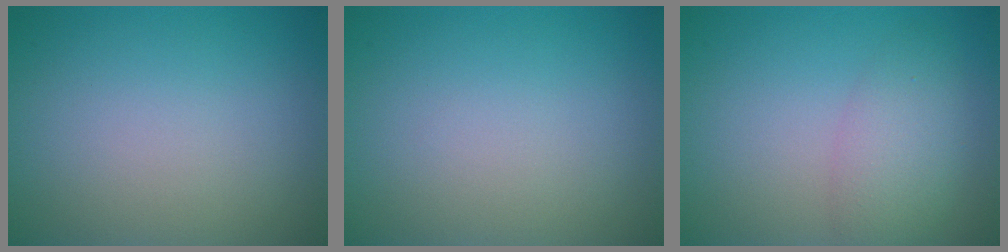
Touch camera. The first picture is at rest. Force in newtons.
{"total": 0.0}
{"total": 3.4, "press": 3.4, "slide": 0.1}